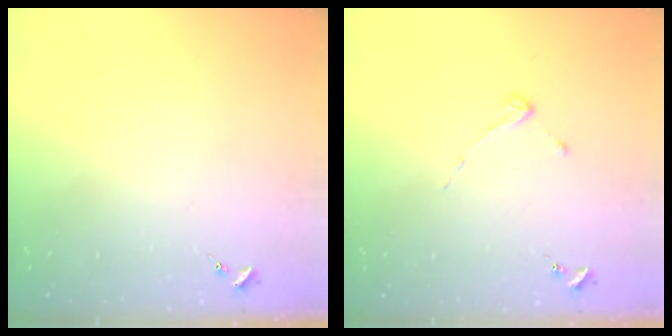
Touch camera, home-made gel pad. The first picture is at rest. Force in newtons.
{"total": 2.7, "press": 2.7, "slide": 0.3}